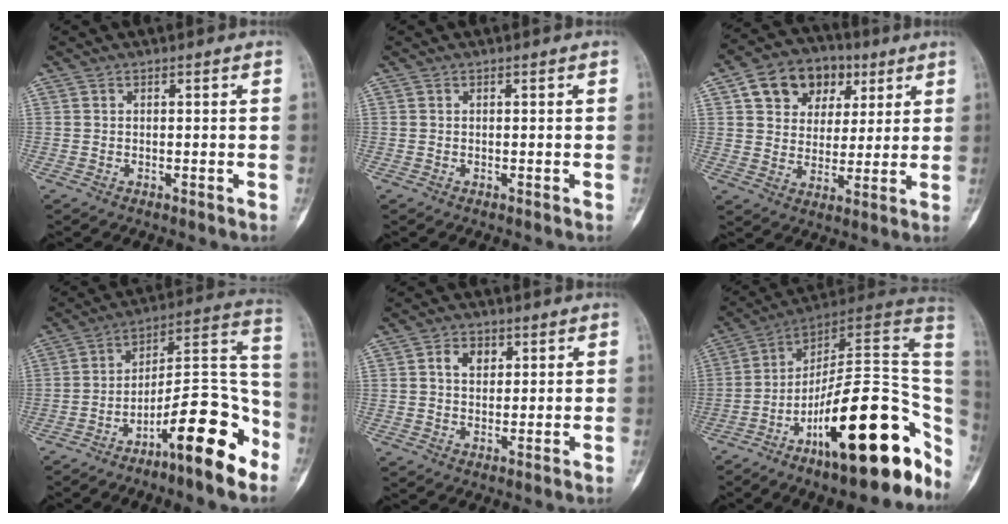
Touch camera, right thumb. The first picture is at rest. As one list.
[{"total": 0.0}, {"total": 13.2, "force": [5.6, 10.1, 6.5], "torque": [-0.063, -0.004, 0.092]}, {"total": 17.7, "force": [-10.3, 4.1, 13.8], "torque": [-0.197, 0.095, -0.167]}, {"total": 4.1, "force": [1.4, 3.0, 2.4], "torque": [-0.027, 0.000, 0.023]}, {"total": 27.4, "force": [-10.2, 9.3, 23.6], "torque": [-0.265, 0.078, -0.151]}]